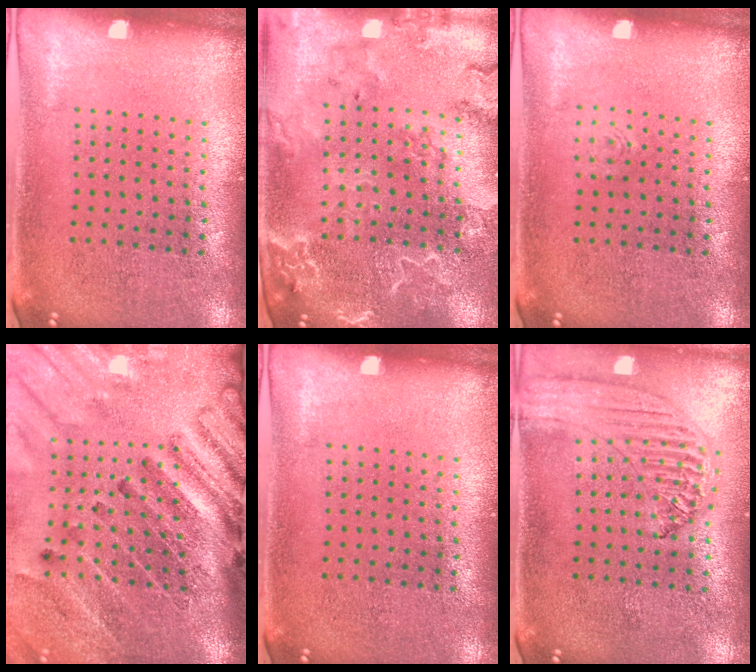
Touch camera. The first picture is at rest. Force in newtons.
{"total": 2.7, "press": 2.5, "slide": 1.0}
{"total": 0.5, "press": 0.5, "slide": 0.1}
{"total": 4.5, "press": 3.4, "slide": 2.9}
{"total": 0.0}
{"total": 1.2, "press": 1.2, "slide": 0.2}